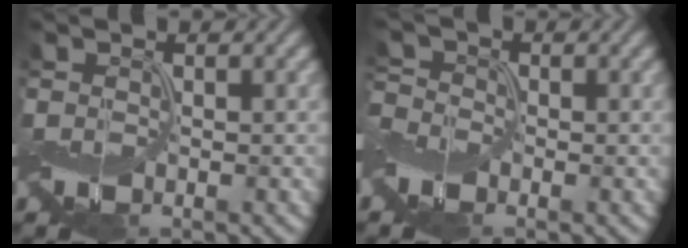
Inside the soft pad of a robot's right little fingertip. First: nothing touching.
{"total": 2.1, "force": [-1.6, 1.4, 0.4], "torque": [-0.019, -0.001, -0.043]}